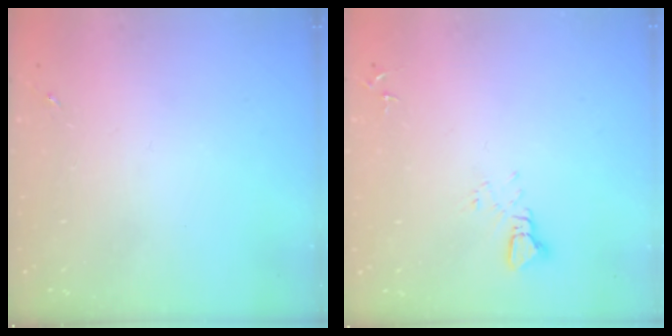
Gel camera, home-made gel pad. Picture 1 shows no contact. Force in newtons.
{"total": 3.6, "press": 3.6, "slide": 0.3}